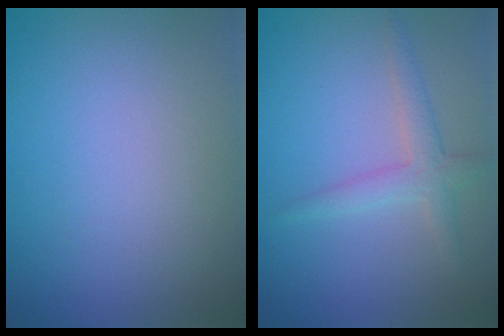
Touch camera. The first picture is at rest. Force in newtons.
{"total": 2.2, "press": 2.2, "slide": 0.0}